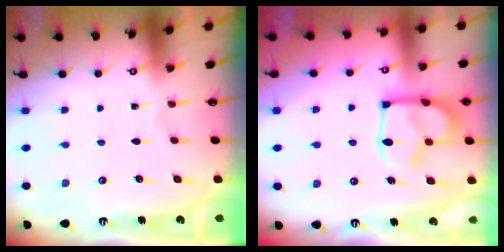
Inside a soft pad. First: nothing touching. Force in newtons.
{"total": 14.1, "press": 14.1, "slide": 1.0}